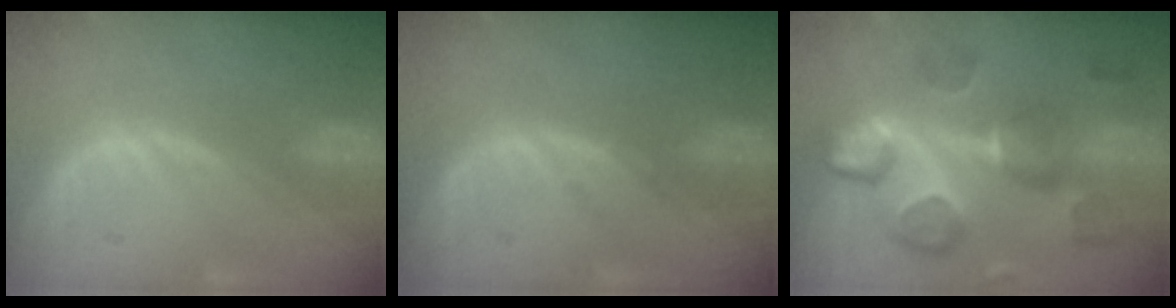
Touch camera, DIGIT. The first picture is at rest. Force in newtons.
{"total": 0.8, "press": 0.8, "slide": 0.1}
{"total": 11.0, "press": 10.6, "slide": 2.7}